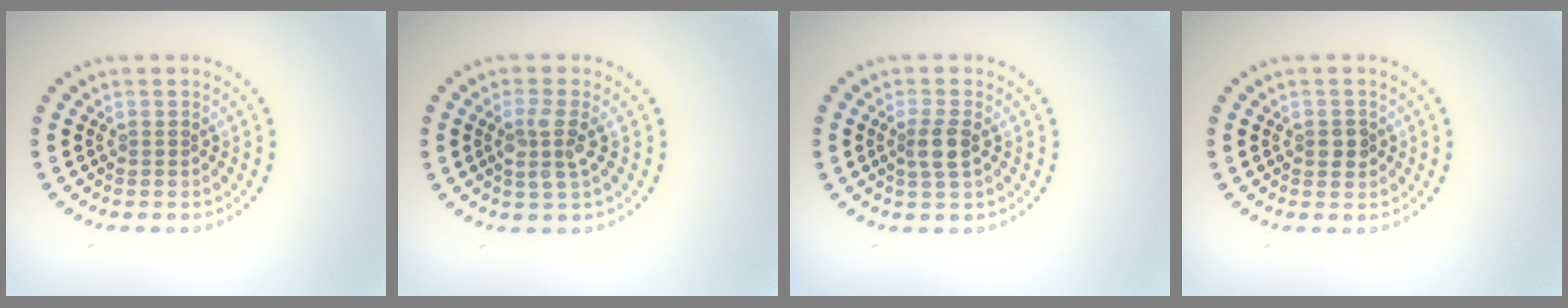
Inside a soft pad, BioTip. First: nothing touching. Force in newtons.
{"total": 2.6, "press": 2.2, "slide": 1.3}
{"total": 2.1, "press": 1.9, "slide": 1.0}
{"total": 1.4, "press": 1.4, "slide": 0.1}